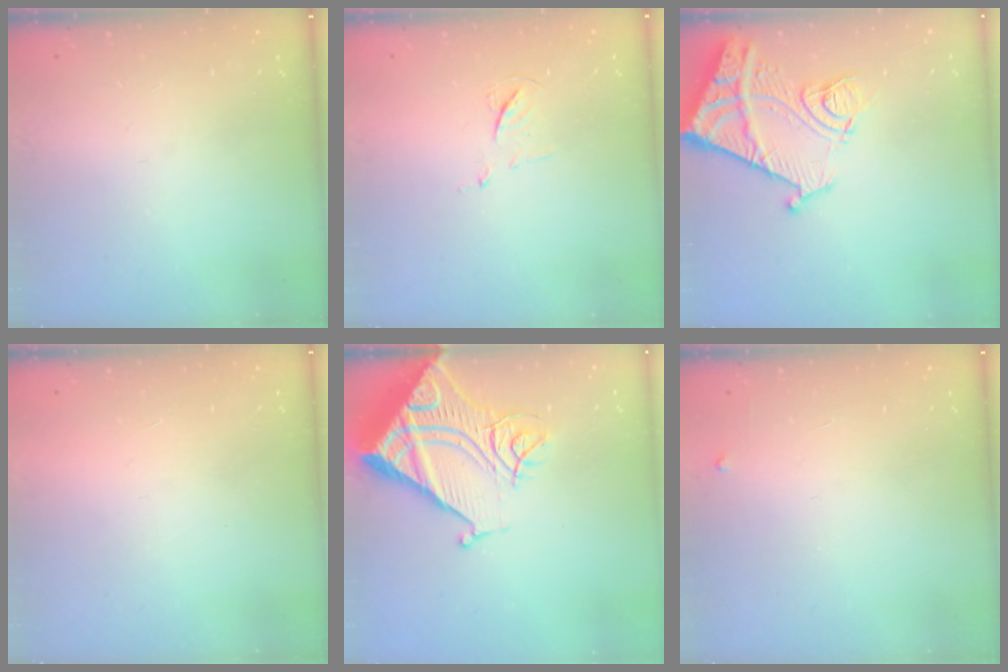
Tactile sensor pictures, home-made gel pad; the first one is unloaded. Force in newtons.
{"total": 5.6, "press": 5.6, "slide": 0.8}
{"total": 17.2, "press": 17.1, "slide": 2.0}
{"total": 1.5, "press": 1.5, "slide": 0.1}
{"total": 23.6, "press": 23.4, "slide": 3.0}
{"total": 2.3, "press": 2.3, "slide": 0.3}